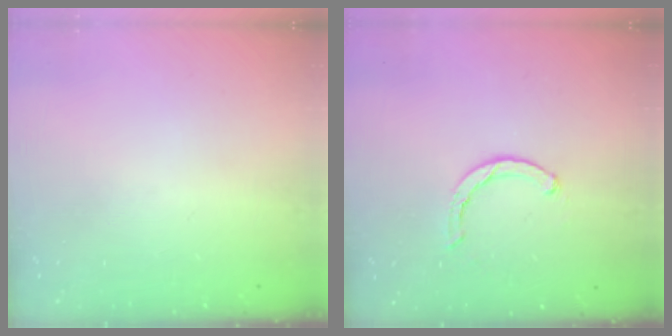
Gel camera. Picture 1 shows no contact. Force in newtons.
{"total": 1.5, "press": 1.5, "slide": 0.3}